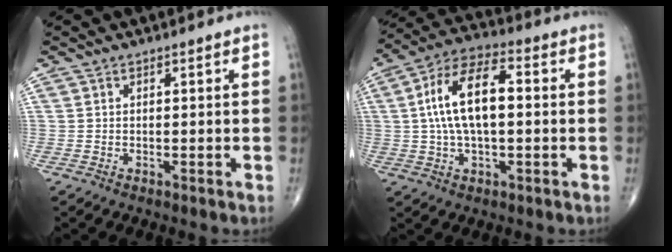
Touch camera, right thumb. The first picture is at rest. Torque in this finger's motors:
{"motor_torque": [1.05, 1.61, 0.55, -0.56, 0.31]}